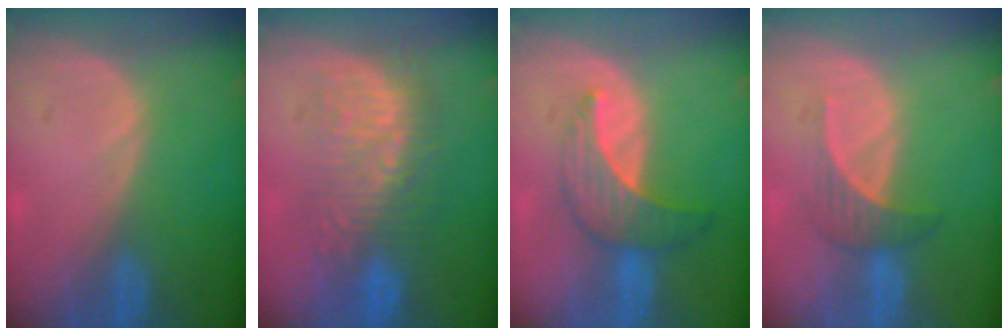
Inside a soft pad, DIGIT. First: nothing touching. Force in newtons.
{"total": 8.9, "press": 8.7, "slide": 1.9}
{"total": 7.3, "press": 6.6, "slide": 3.2}
{"total": 3.6, "press": 3.5, "slide": 0.9}